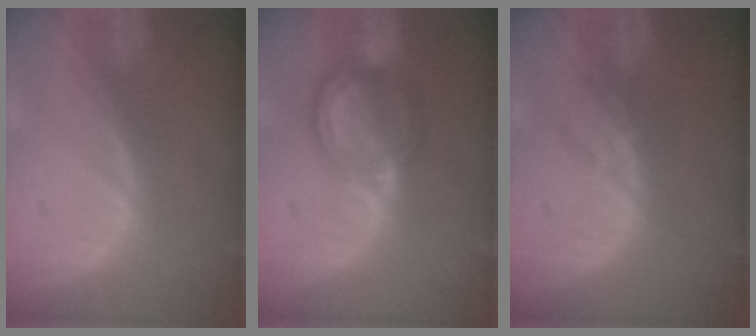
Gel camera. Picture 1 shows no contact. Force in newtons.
{"total": 6.1, "press": 5.5, "slide": 2.7}
{"total": 1.6, "press": 1.6, "slide": 0.2}